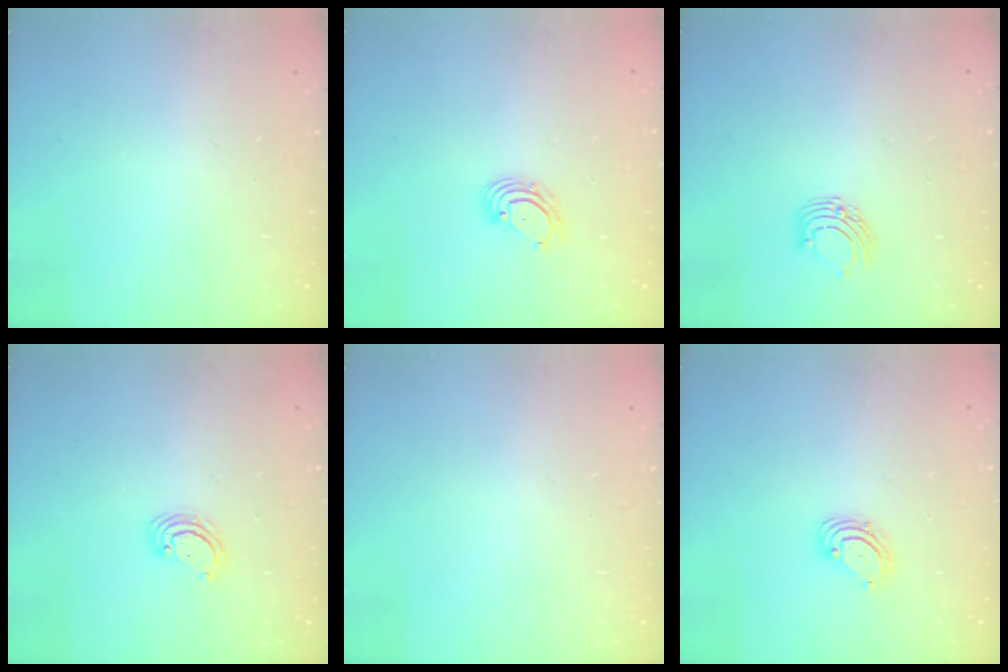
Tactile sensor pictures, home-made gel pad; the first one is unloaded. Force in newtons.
{"total": 4.0, "press": 4.0, "slide": 0.4}
{"total": 5.9, "press": 5.9, "slide": 0.6}
{"total": 3.0, "press": 2.9, "slide": 0.3}
{"total": 0.0}
{"total": 4.0, "press": 4.0, "slide": 0.5}